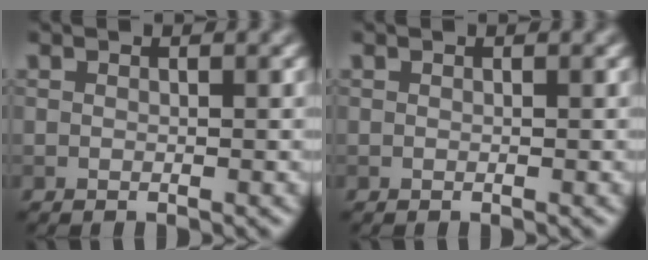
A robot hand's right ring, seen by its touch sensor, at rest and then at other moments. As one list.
[{"total": 0.0}]